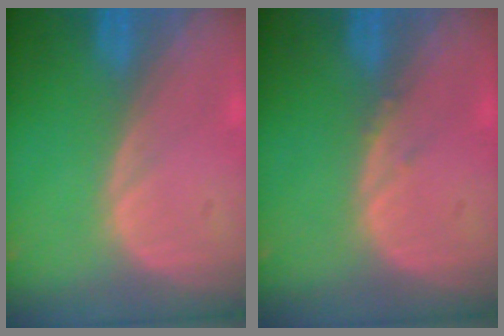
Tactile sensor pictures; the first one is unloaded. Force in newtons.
{"total": 0.6, "press": 0.6, "slide": 0.3}